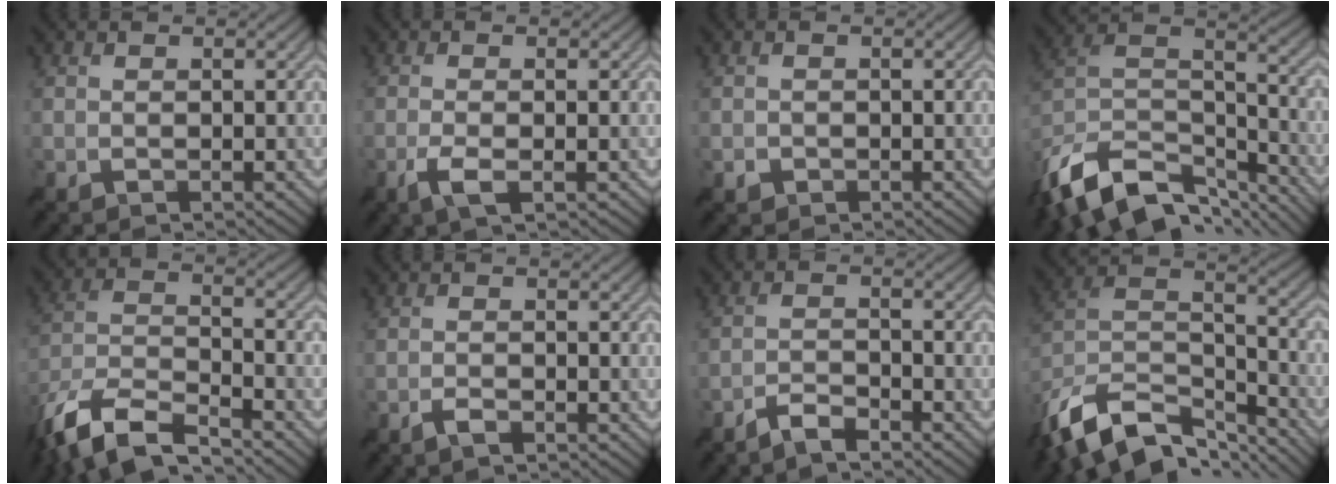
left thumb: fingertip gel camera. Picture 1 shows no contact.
{"total": 3.3, "force": [-1.2, 0.8, 2.9], "torque": [-0.058, 0.002, -0.028]}
{"total": 1.0, "force": [-0.5, 0.8, 0.1], "torque": [0.003, -0.003, -0.010]}
{"total": 16.1, "force": [-11.5, 7.7, 8.2], "torque": [-0.226, -0.020, -0.188]}
{"total": 12.7, "force": [-9.6, 3.9, 7.3], "torque": [-0.163, -0.018, -0.191]}
{"total": 1.4, "force": [-1.0, 0.3, 0.9], "torque": [-0.015, 0.004, -0.021]}
{"total": 3.1, "force": [-2.7, 0.6, 1.5], "torque": [-0.028, 0.002, -0.058]}
{"total": 15.4, "force": [-11.0, 7.3, 8.0], "torque": [-0.219, -0.013, -0.184]}